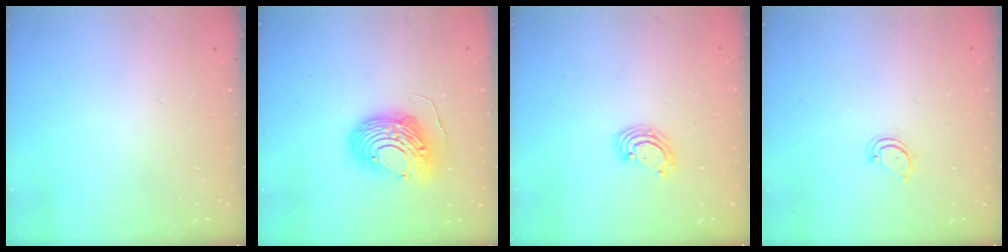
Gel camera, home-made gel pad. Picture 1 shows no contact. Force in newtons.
{"total": 12.6, "press": 12.6, "slide": 1.4}
{"total": 3.1, "press": 3.1, "slide": 0.1}
{"total": 2.5, "press": 2.5, "slide": 0.1}